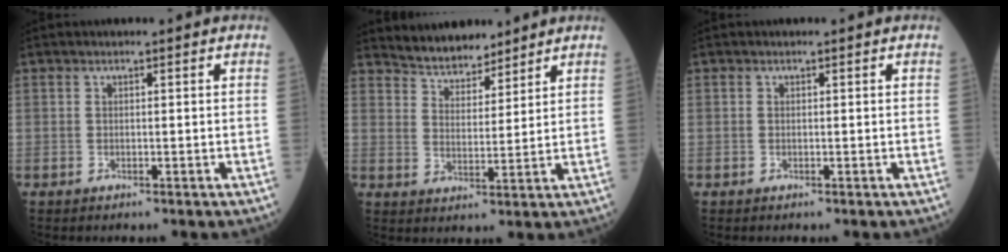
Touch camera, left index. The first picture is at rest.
{"total": 6.7, "force": [6.3, 2.0, 1.2], "torque": [-0.028, 0.015, 0.119]}
{"total": 0.0}